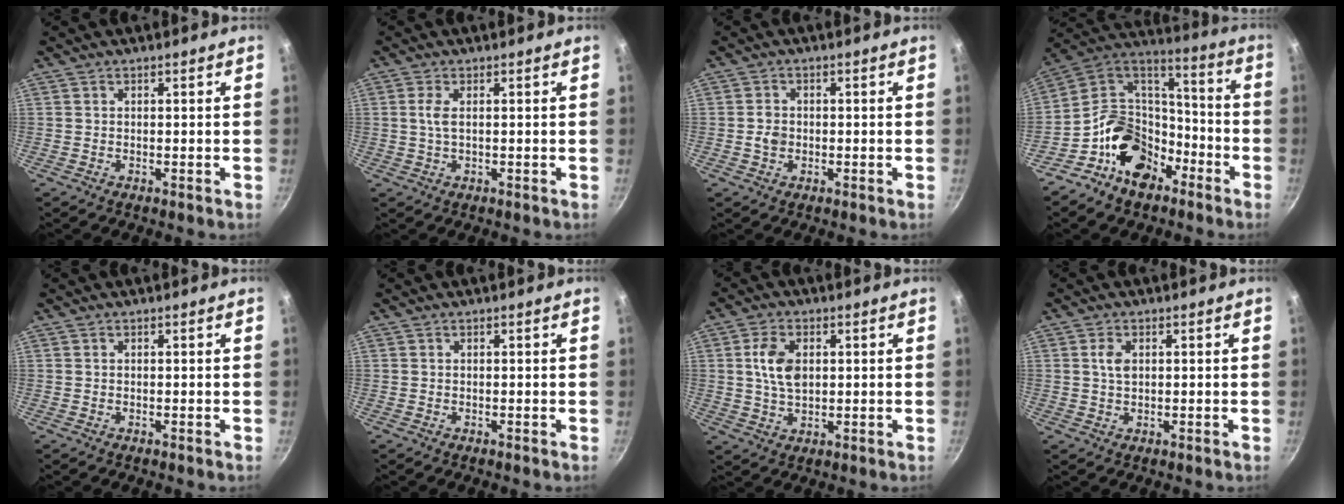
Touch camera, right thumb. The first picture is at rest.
{"total": 2.5, "force": [0.4, 1.0, 2.3], "torque": [-0.054, 0.002, 0.008]}
{"total": 2.6, "force": [-0.4, 2.2, 1.4], "torque": [-0.016, 0.006, -0.008]}
{"total": 17.7, "force": [-8.8, 12.4, 9.0], "torque": [-0.112, 0.089, -0.167]}
{"total": 0.0}
{"total": 0.0}
{"total": 7.5, "force": [1.3, 4.7, 5.7], "torque": [-0.096, 0.000, 0.025]}
{"total": 2.9, "force": [0.6, 1.9, 2.1], "torque": [-0.036, 0.000, 0.012]}